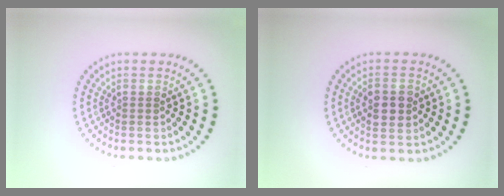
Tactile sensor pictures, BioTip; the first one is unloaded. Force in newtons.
{"total": 2.9, "press": 2.9, "slide": 0.3}